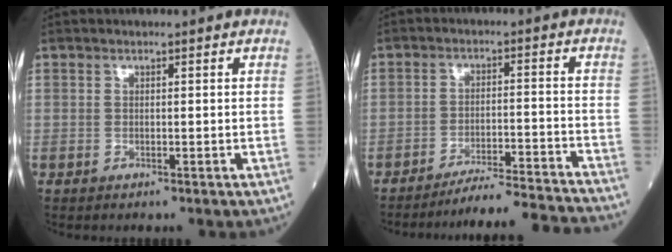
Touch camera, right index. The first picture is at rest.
{"total": 13.6, "force": [-13.2, -2.2, 2.7], "torque": [-0.018, -0.009, -0.193]}